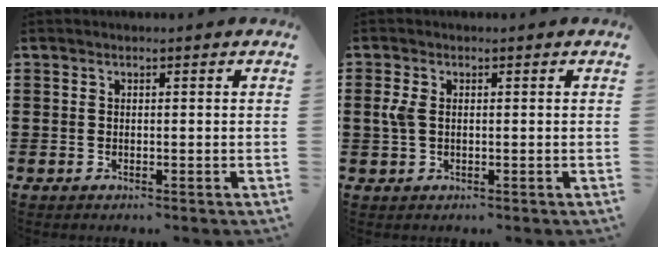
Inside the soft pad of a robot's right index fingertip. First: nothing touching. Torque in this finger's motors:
{"motor_torque": [0.29, -0.14, 0.04, 0.05]}